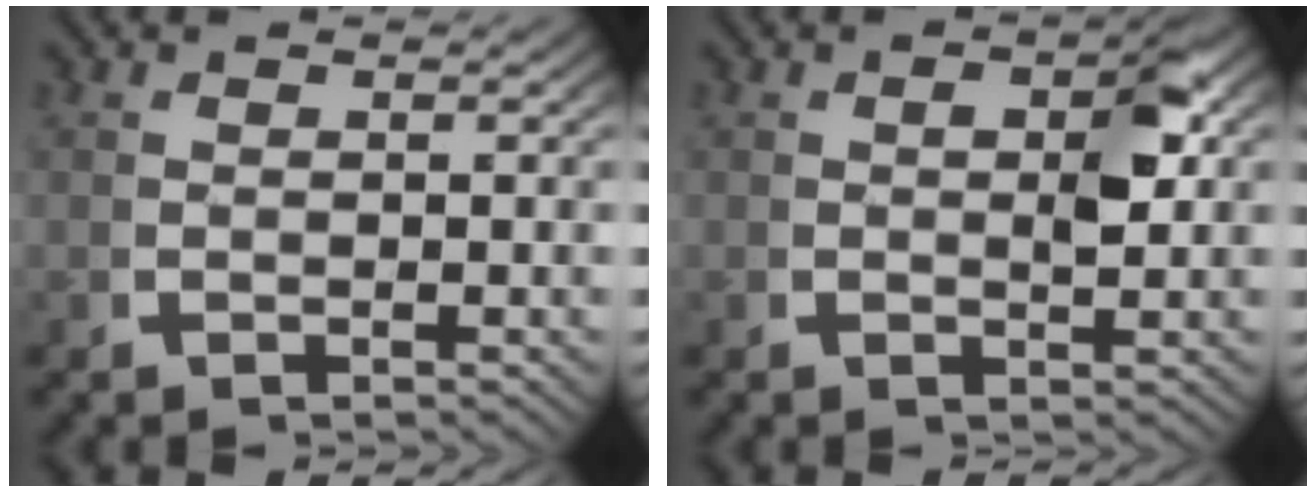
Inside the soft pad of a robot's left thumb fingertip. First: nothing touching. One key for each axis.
{"total": 3.2, "fx": 0.8, "fy": 0.5, "fz": 3.1, "tx": -0.031, "ty": 0.012, "tz": 0.008}